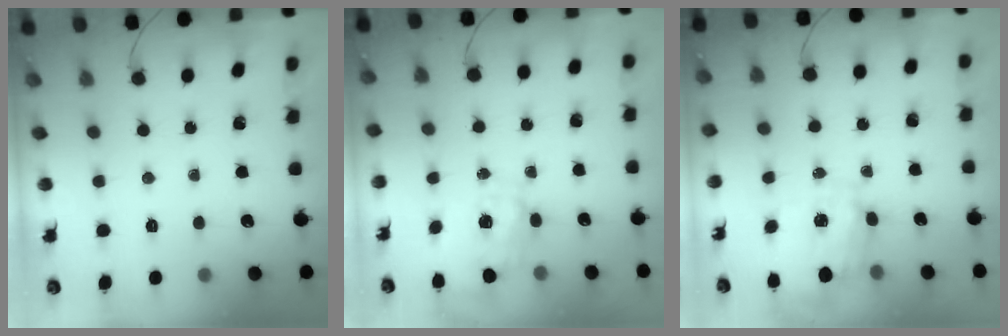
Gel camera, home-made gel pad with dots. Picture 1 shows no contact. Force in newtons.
{"total": 4.9, "press": 4.8, "slide": 0.9}
{"total": 2.7, "press": 2.6, "slide": 1.0}